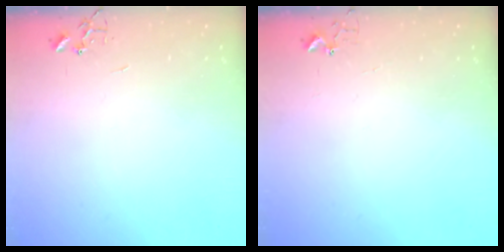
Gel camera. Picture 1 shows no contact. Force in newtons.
{"total": 2.7, "press": 2.7, "slide": 0.3}